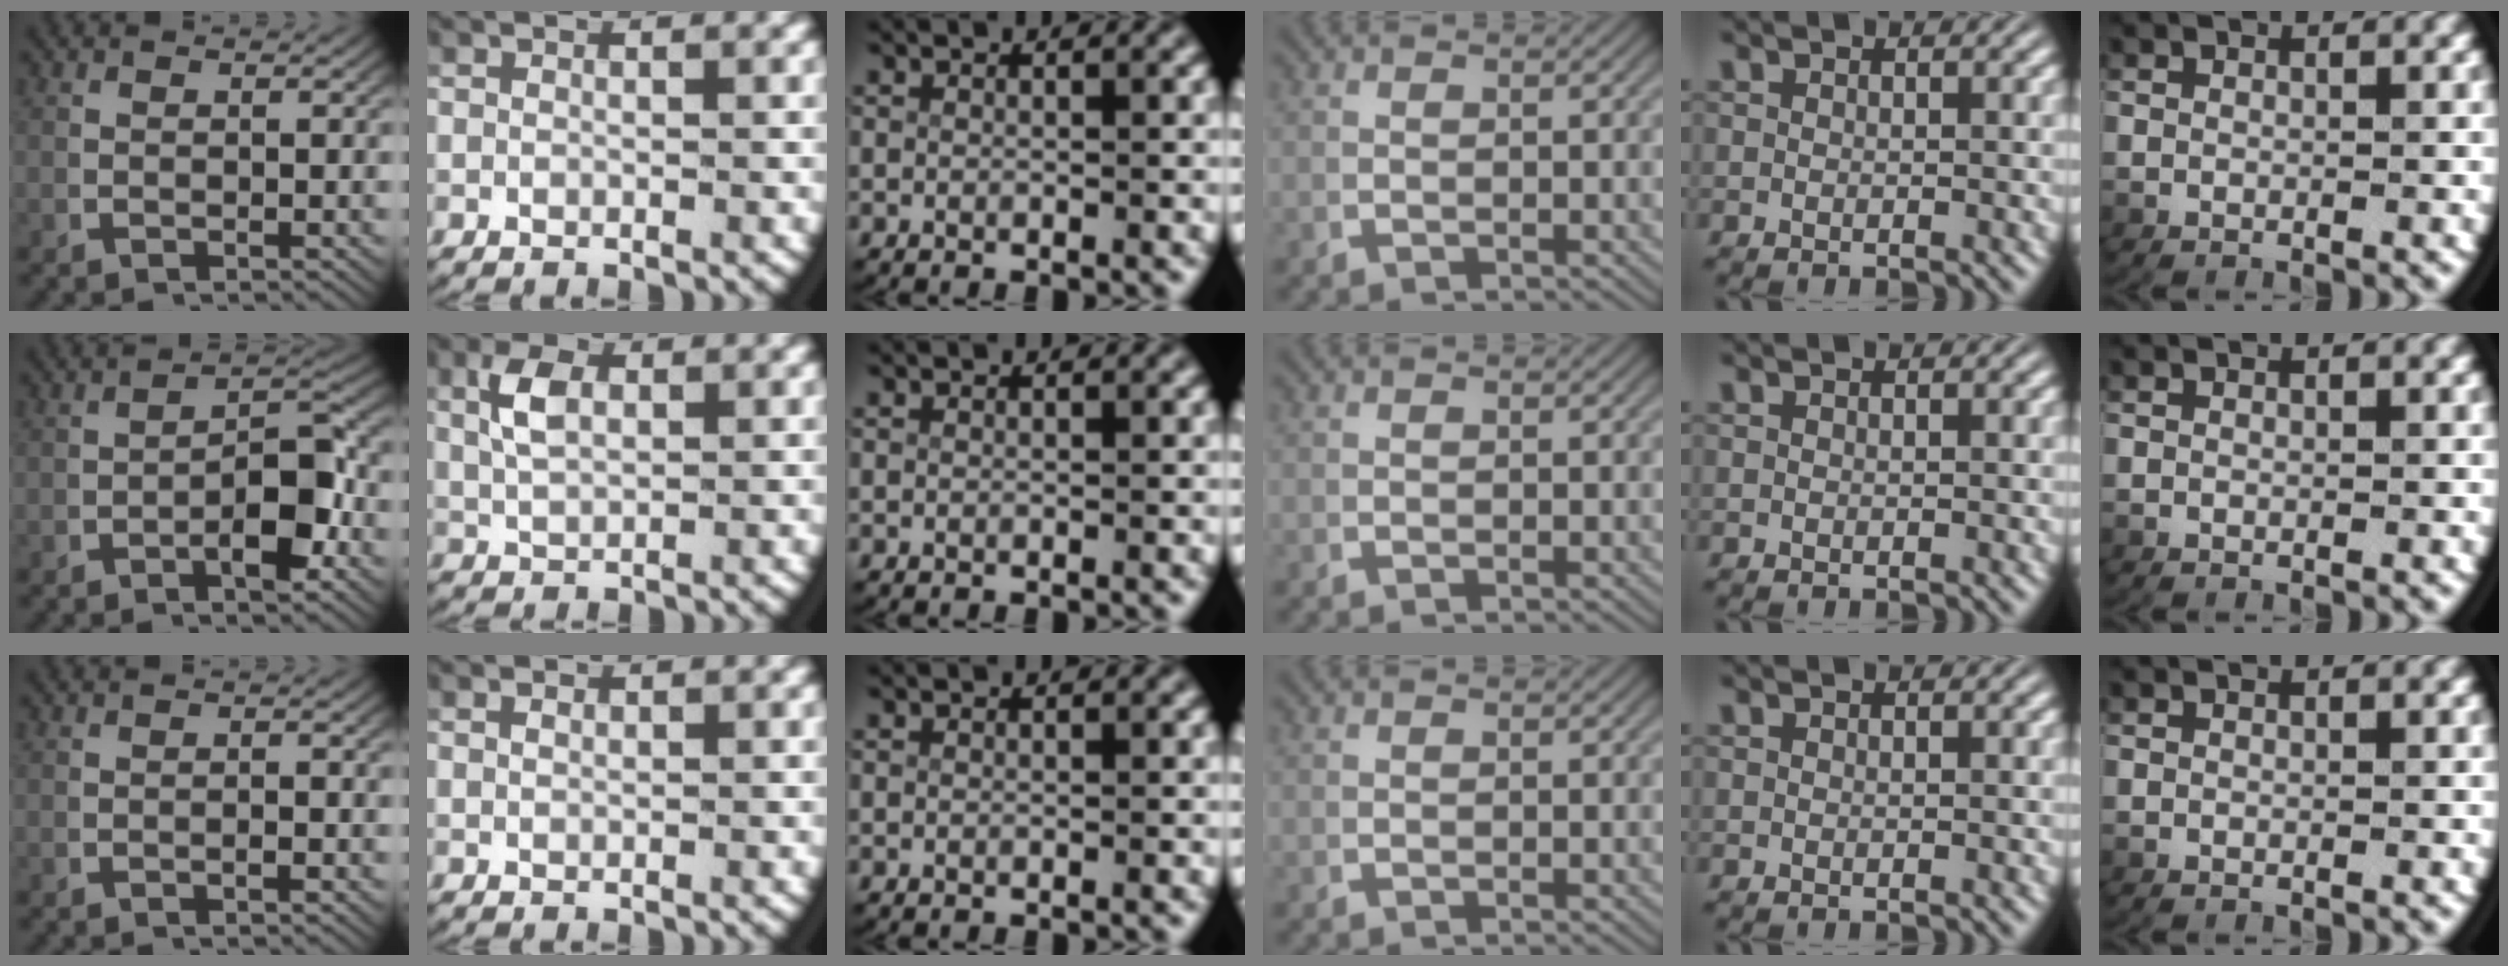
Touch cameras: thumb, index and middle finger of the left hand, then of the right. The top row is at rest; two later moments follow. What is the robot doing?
{"motion": "lift_and_place", "object": "key"}